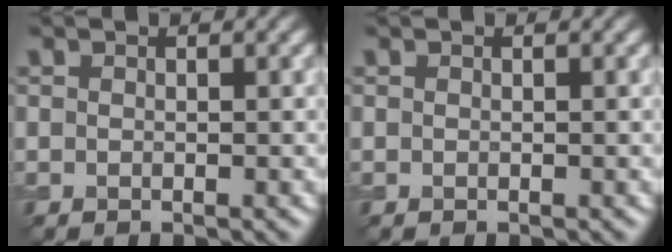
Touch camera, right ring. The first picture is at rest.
{"total": 0.0}